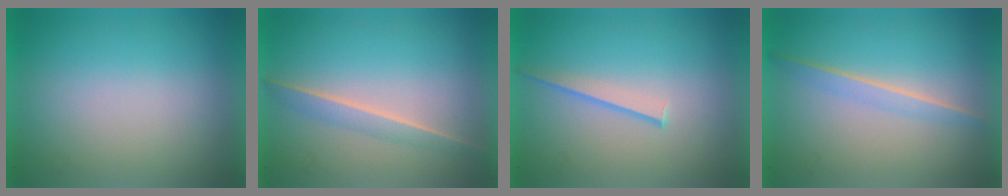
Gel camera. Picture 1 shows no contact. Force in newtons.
{"total": 1.5}
{"total": 1.1}
{"total": 1.4}